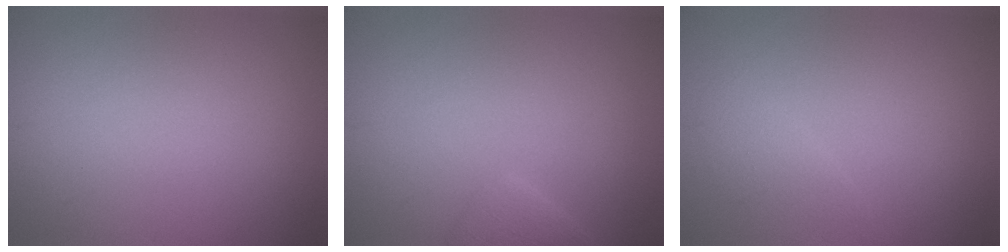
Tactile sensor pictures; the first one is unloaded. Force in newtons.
{"total": 1.7, "press": 1.7, "slide": 0.1}
{"total": 1.3, "press": 1.3, "slide": 0.1}